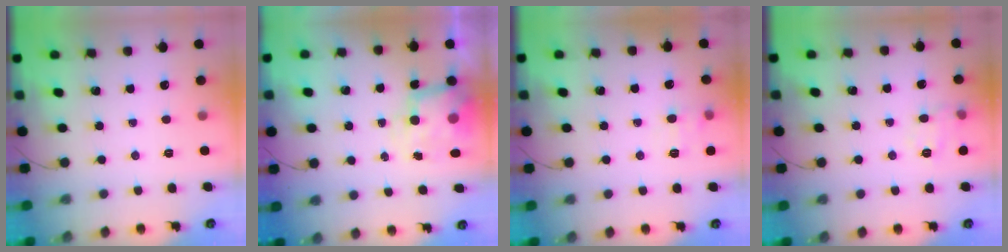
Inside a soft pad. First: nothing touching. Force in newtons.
{"total": 7.7, "press": 7.6, "slide": 0.8}
{"total": 7.7, "press": 7.5, "slide": 1.9}
{"total": 9.0, "press": 9.0, "slide": 0.6}